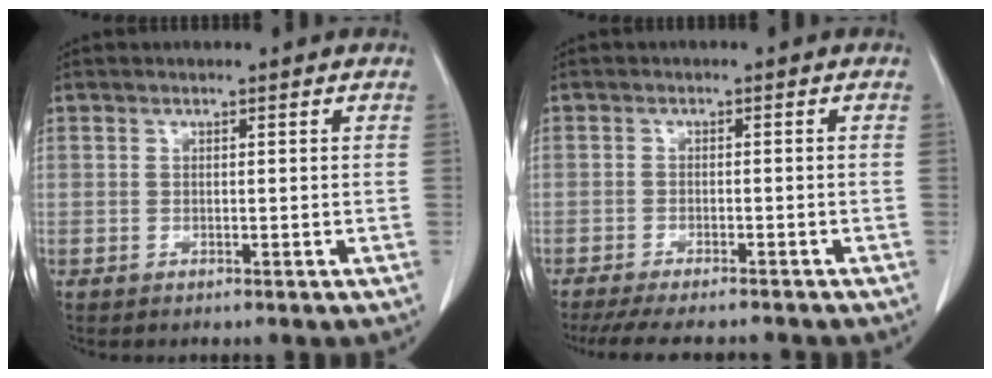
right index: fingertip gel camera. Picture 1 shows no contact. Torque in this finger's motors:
{"motor_torque": [1.02, -0.97, 0.28, 0.05]}